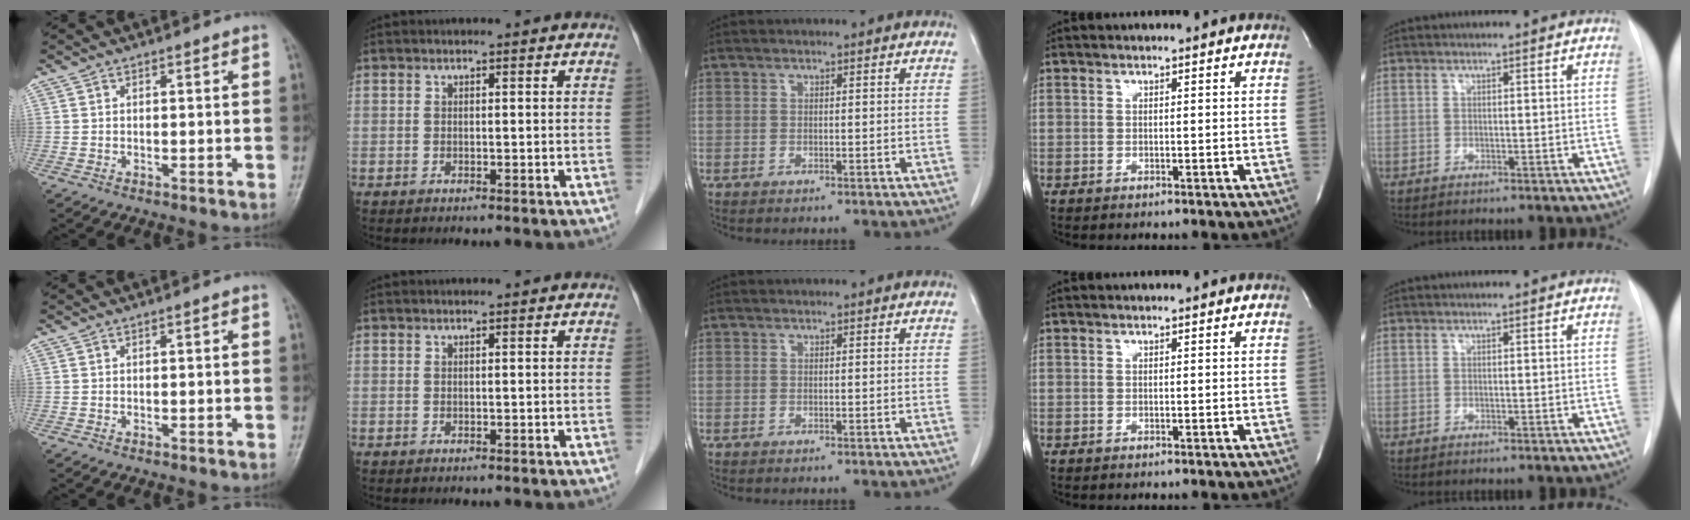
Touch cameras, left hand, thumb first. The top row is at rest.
{}